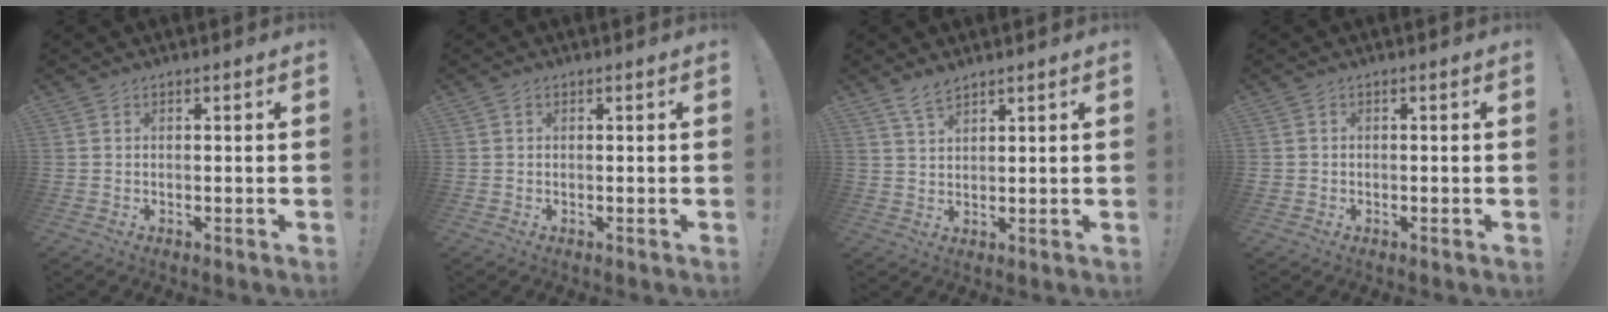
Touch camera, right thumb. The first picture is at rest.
{"total": 0.6, "force": [0.2, 0.5, 0.3], "torque": [0.000, 0.001, 0.003]}
{"total": 4.6, "force": [3.8, 1.5, 2.2], "torque": [-0.038, -0.022, 0.069]}
{"total": 0.8, "force": [-0.1, 0.8, 0.2], "torque": [-0.002, 0.002, -0.003]}